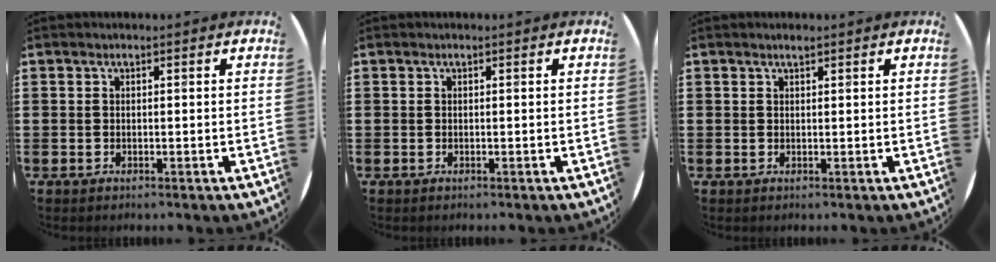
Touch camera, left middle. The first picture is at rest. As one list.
[{"total": 0.0}, {"total": 0.7, "force": [0.6, 0.0, 0.3], "torque": [-0.007, -0.001, 0.012]}]